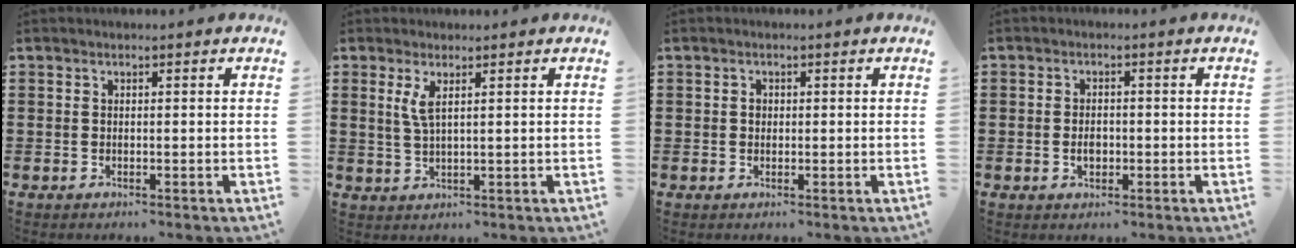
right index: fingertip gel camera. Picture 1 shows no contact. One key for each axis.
{"total": 2.8, "fx": 1.3, "fy": 0.6, "fz": 2.5, "tx": -0.054, "ty": 0.001, "tz": 0.022}
{"total": 0.8, "fx": 0.1, "fy": 0.7, "fz": 0.4, "tx": -0.010, "ty": 0.004, "tz": 0.002}
{"total": 2.3, "fx": -0.5, "fy": 1.5, "fz": 1.8, "tx": -0.034, "ty": 0.005, "tz": -0.010}